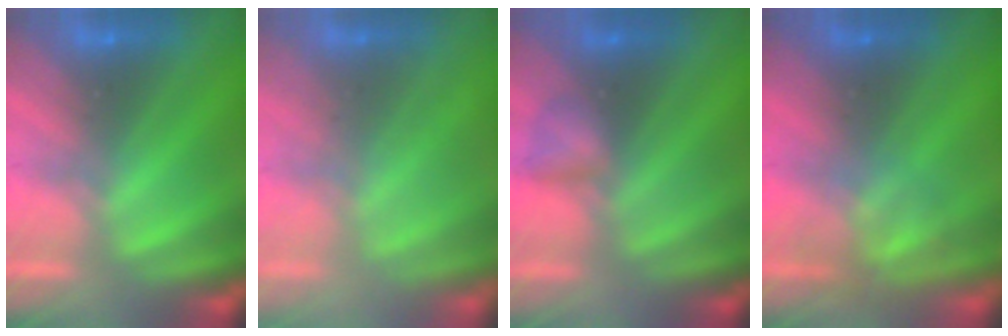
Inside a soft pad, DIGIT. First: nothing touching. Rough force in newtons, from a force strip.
{"total": 2.0}
{"total": 1.9}
{"total": 2.5}